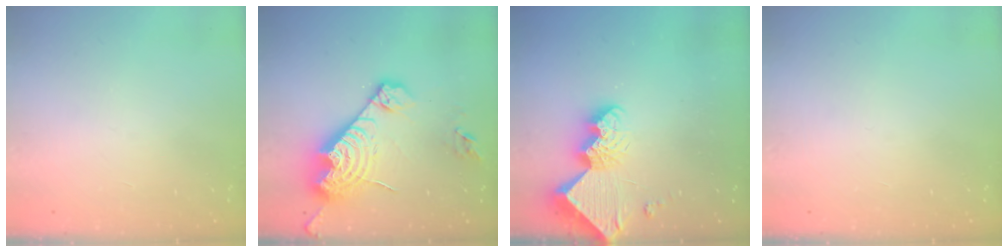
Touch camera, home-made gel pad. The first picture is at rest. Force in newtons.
{"total": 19.7, "press": 19.7, "slide": 1.8}
{"total": 12.1, "press": 12.0, "slide": 1.3}
{"total": 0.0}